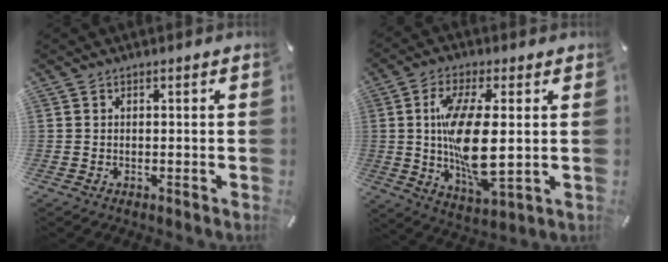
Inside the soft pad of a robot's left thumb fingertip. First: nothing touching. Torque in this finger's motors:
{"motor_torque": [2.42, 2.58, 1.93, 0.09, 0.51]}